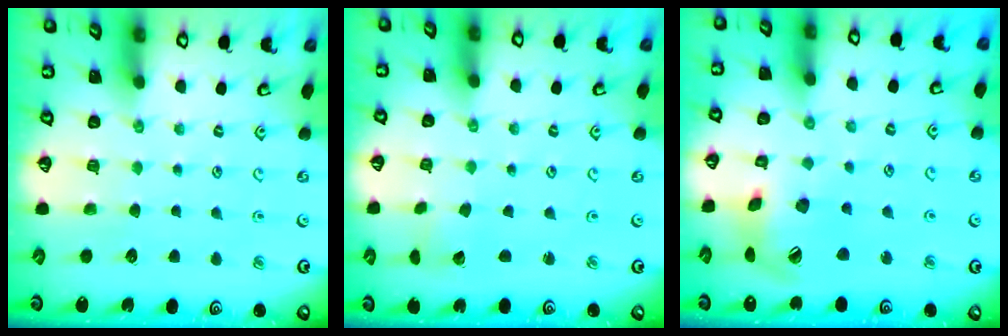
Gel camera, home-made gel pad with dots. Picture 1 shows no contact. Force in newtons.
{"total": 1.9, "press": 1.9, "slide": 0.1}
{"total": 15.0, "press": 14.9, "slide": 2.1}